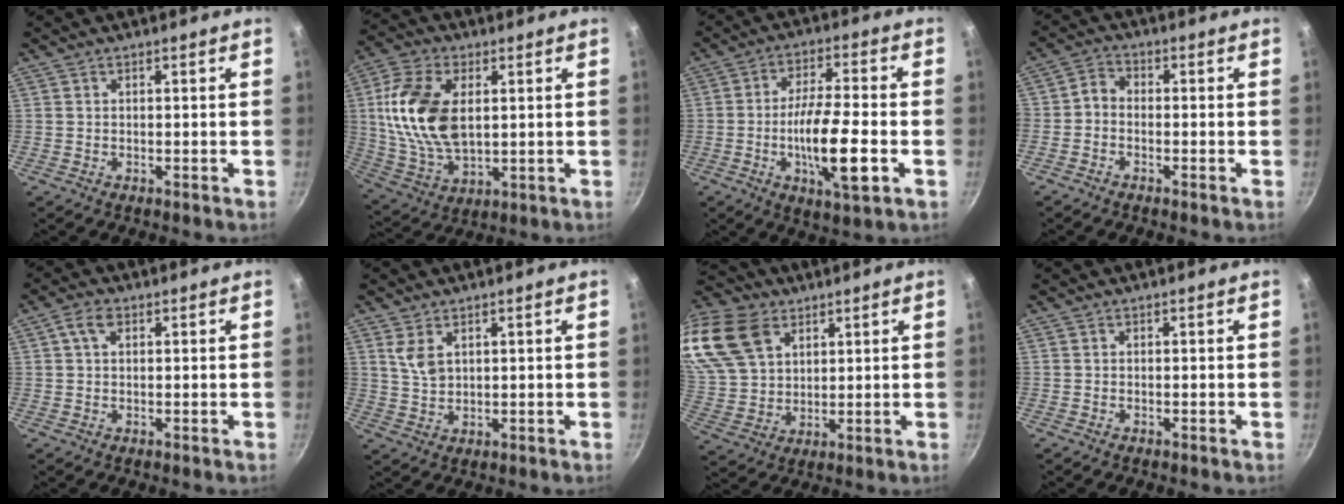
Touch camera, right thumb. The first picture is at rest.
{"total": 16.6, "force": [2.9, 9.6, 13.2], "torque": [-0.245, -0.009, 0.063]}
{"total": 13.6, "force": [-3.4, 3.3, 12.7], "torque": [-0.224, 0.012, -0.063]}
{"total": 2.9, "force": [-1.4, 1.7, 1.9], "torque": [-0.049, 0.020, -0.039]}
{"total": 3.5, "force": [1.3, 2.0, 2.5], "torque": [-0.046, 0.003, 0.022]}
{"total": 4.5, "force": [2.0, 2.6, 3.1], "torque": [-0.053, -0.013, 0.045]}
{"total": 19.7, "force": [9.5, 13.6, 10.6], "torque": [-0.221, -0.002, 0.189]}
{"total": 0.0}